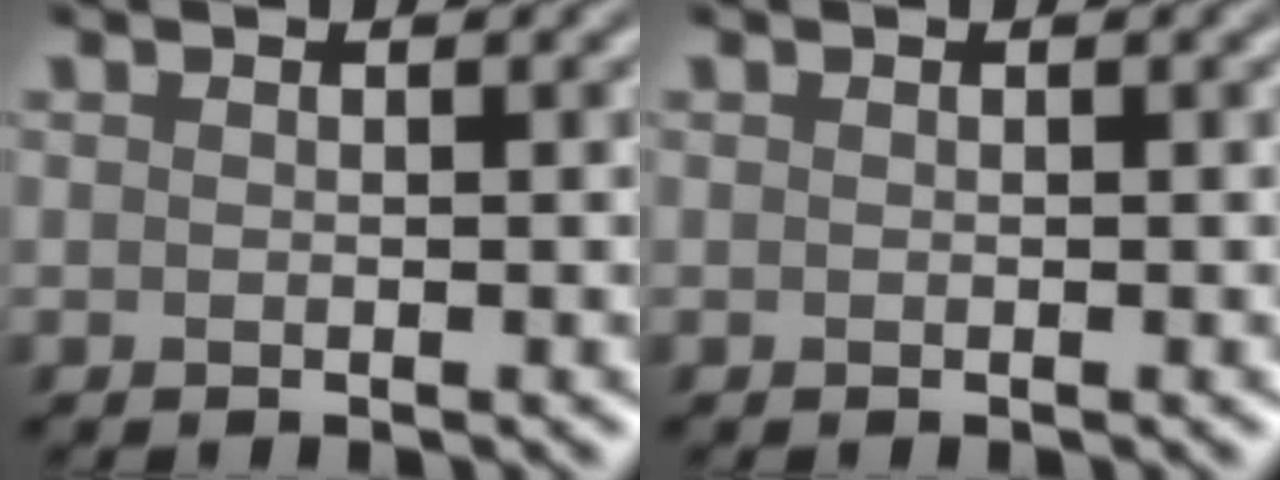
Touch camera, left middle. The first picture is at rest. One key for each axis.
{"total": 0.0}